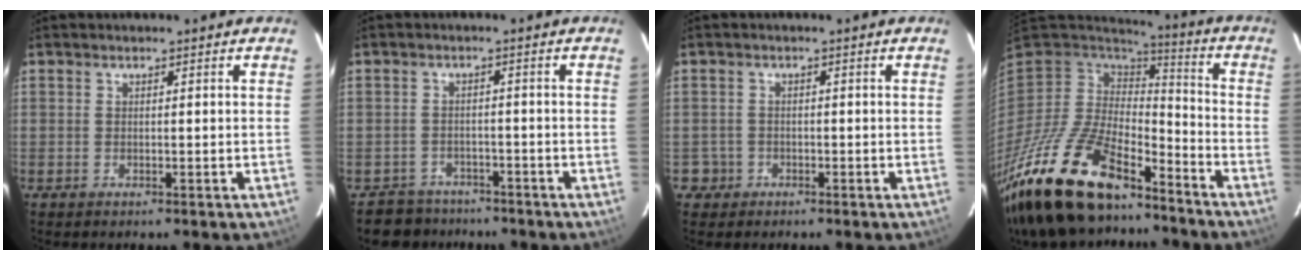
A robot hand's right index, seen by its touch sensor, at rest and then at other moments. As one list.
[{"total": 6.0, "force": [-4.6, 3.9, -0.3], "torque": [-0.007, 0.027, -0.072]}, {"total": 2.8, "force": [-1.1, 2.6, -0.1], "torque": [0.001, 0.017, -0.015]}, {"total": 27.6, "force": [-19.8, 10.5, 16.2], "torque": [-0.338, -0.038, -0.337]}]